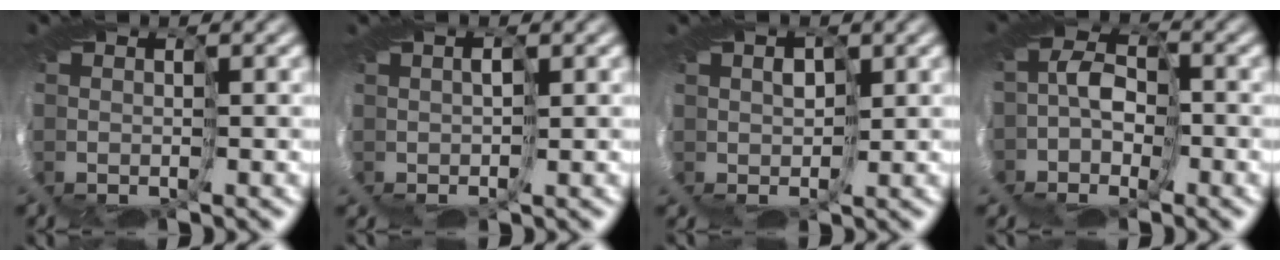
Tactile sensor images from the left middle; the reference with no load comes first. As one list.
[{"total": 1.4, "force": [0.5, -1.1, -0.7], "torque": [0.019, 0.013, 0.004]}, {"total": 1.3, "force": [1.1, -0.4, -0.5], "torque": [0.015, 0.021, 0.004]}, {"total": 2.9, "force": [-0.7, 2.0, 2.1], "torque": [-0.016, 0.010, -0.035]}]